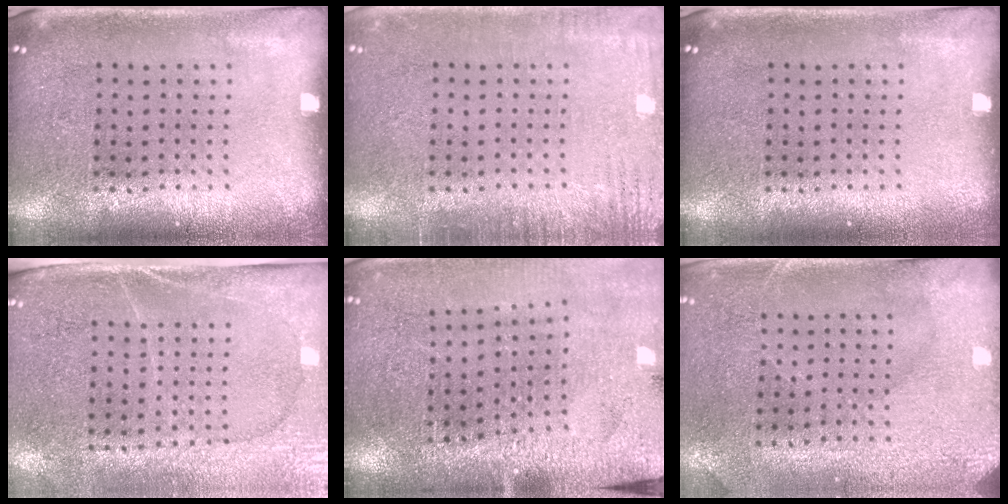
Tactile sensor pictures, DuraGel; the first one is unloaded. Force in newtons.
{"total": 2.5, "press": 2.5, "slide": 0.4}
{"total": 0.0}
{"total": 2.9, "press": 2.5, "slide": 1.4}
{"total": 2.8, "press": 2.8, "slide": 0.2}
{"total": 2.9, "press": 2.7, "slide": 1.1}